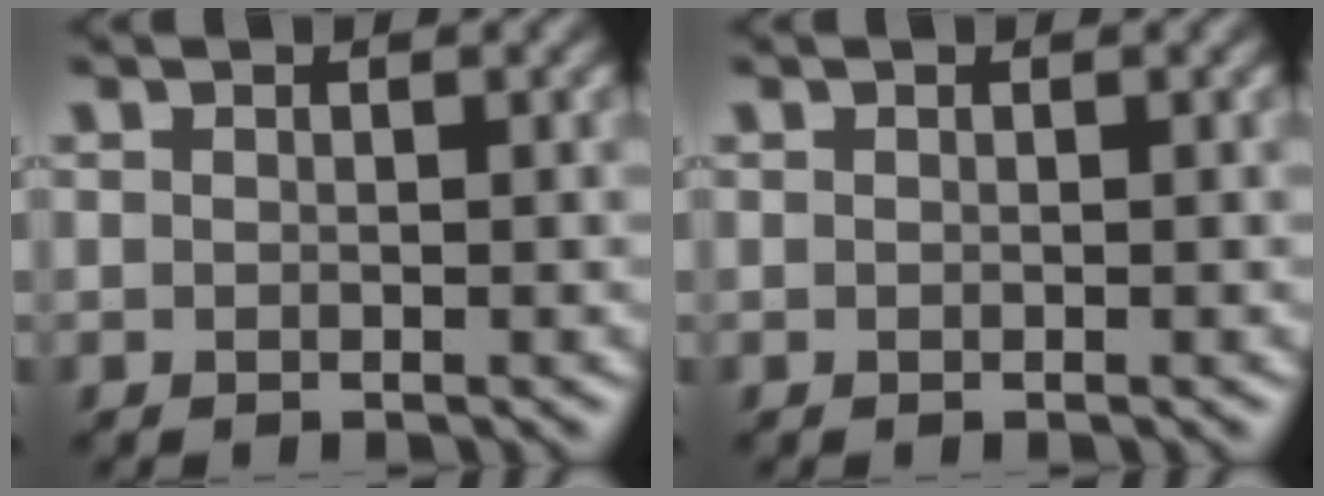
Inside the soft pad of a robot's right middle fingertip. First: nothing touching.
{"total": 0.0}